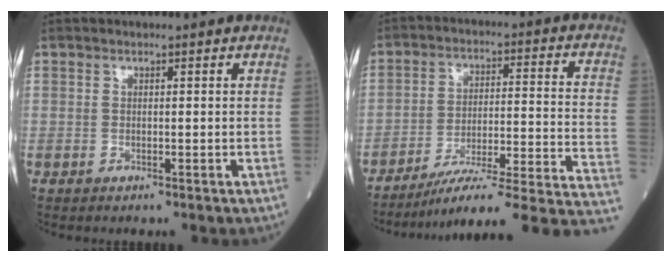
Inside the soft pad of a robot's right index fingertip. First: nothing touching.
{"total": 19.6, "force": [-16.0, 0.1, 11.2], "torque": [-0.095, 0.021, -0.229]}